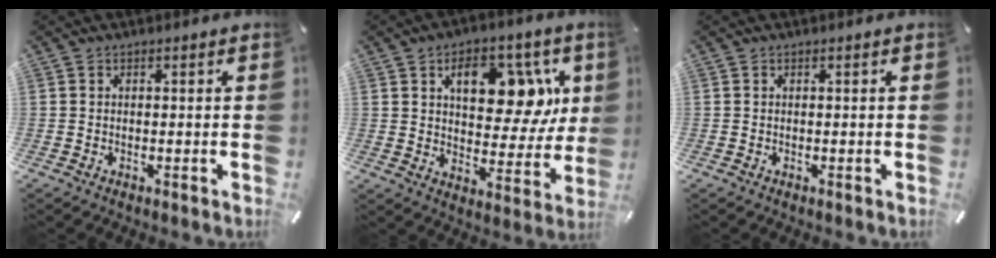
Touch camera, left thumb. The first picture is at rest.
{"total": 15.2, "force": [6.2, 8.9, 10.6], "torque": [-0.128, -0.028, 0.102]}
{"total": 0.0}